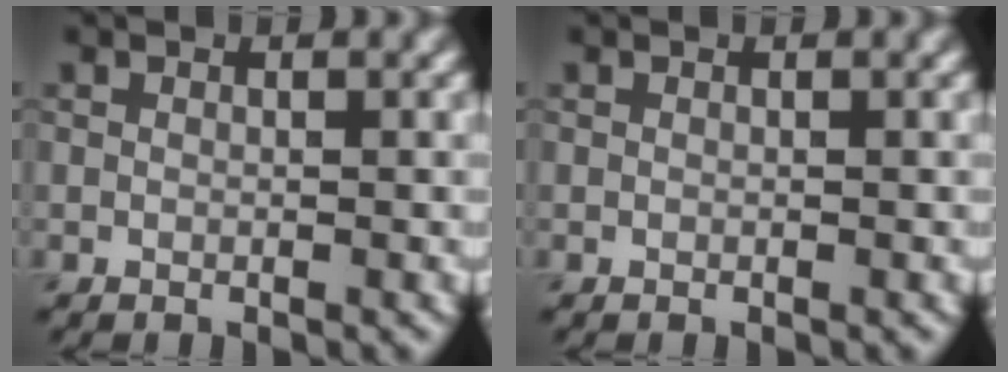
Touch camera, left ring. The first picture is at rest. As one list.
[{"total": 0.0}]